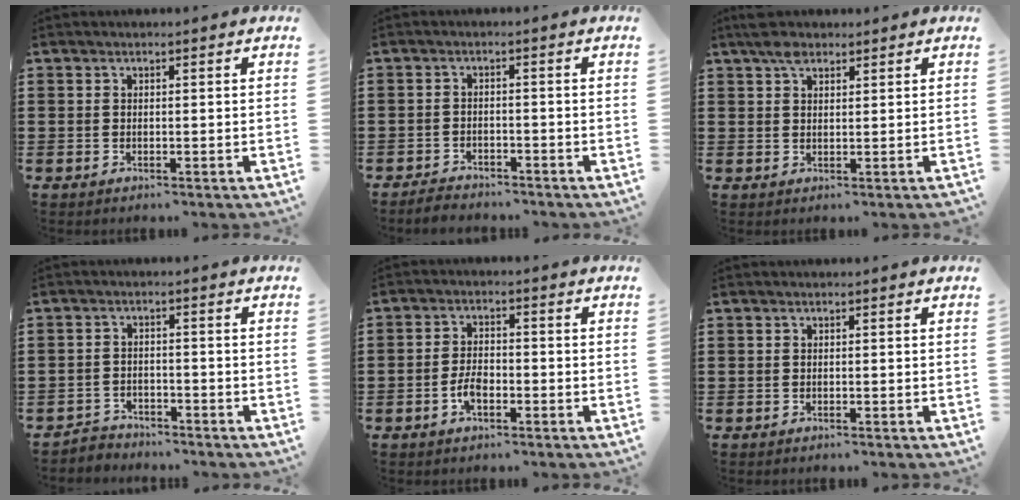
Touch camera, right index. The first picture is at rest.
{"total": 2.3, "force": [-2.3, 0.2, -0.1], "torque": [-0.005, 0.001, -0.051]}
{"total": 3.0, "force": [2.1, 1.2, 1.7], "torque": [-0.039, 0.005, 0.039]}
{"total": 2.7, "force": [-2.6, 0.5, -0.3], "torque": [-0.004, 0.001, -0.058]}
{"total": 3.7, "force": [-1.6, 1.8, 2.9], "torque": [-0.072, -0.003, -0.035]}
{"total": 0.0}